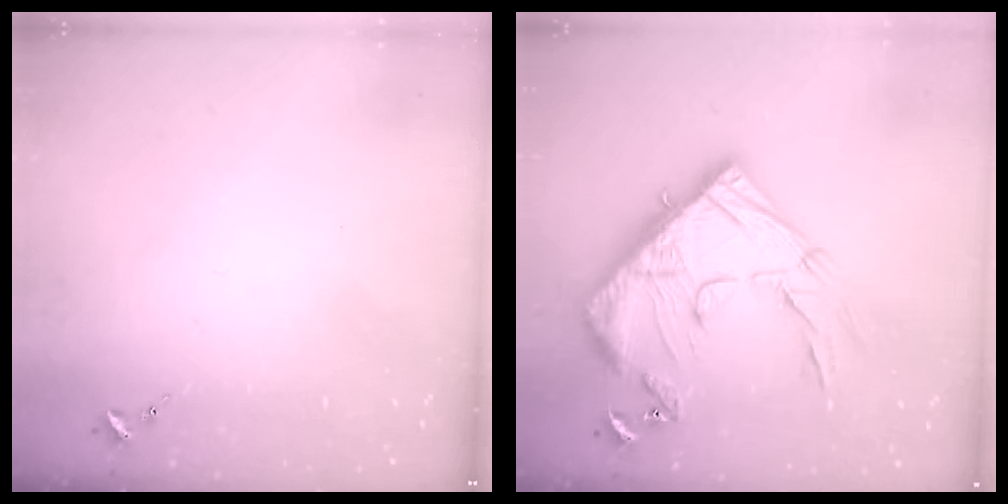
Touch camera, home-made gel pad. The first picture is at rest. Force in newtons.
{"total": 30.1, "press": 30.0, "slide": 2.9}